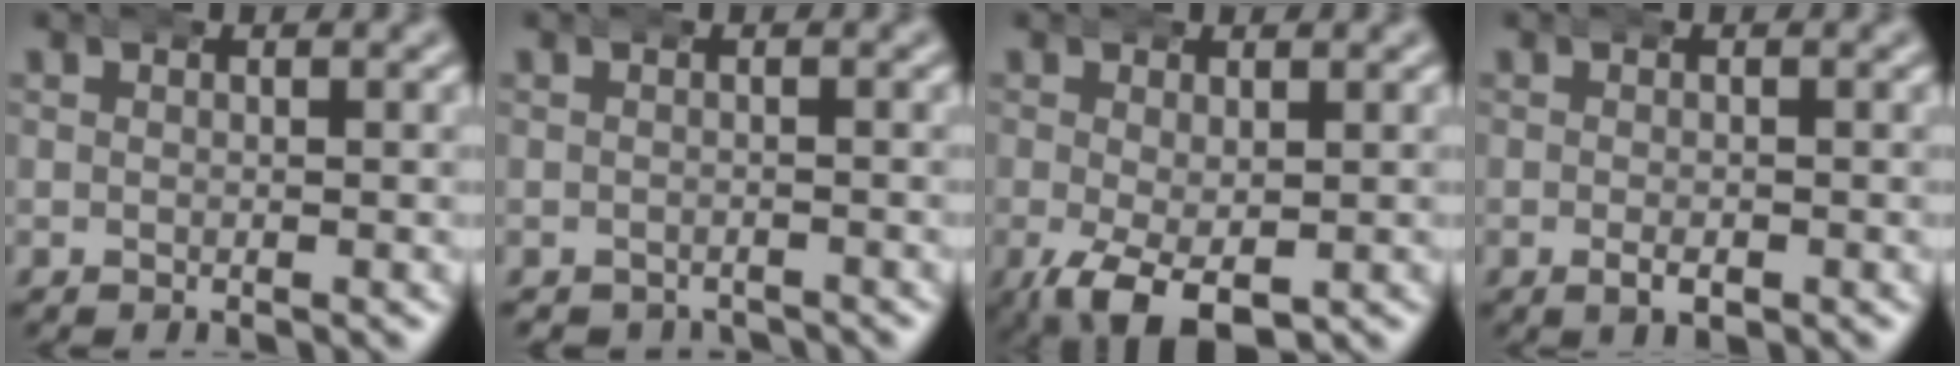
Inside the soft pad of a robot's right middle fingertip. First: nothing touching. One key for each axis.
{"total": 1.8, "fx": -1.7, "fy": 0.5, "fz": -0.3, "tx": 0.008, "ty": -0.011, "tz": -0.022}
{"total": 7.2, "fx": -3.5, "fy": 3.5, "fz": 5.2, "tx": -0.118, "ty": -0.050, "tz": -0.028}
{"total": 1.7, "fx": -0.9, "fy": 0.7, "fz": 1.2, "tx": -0.021, "ty": -0.003, "tz": -0.014}